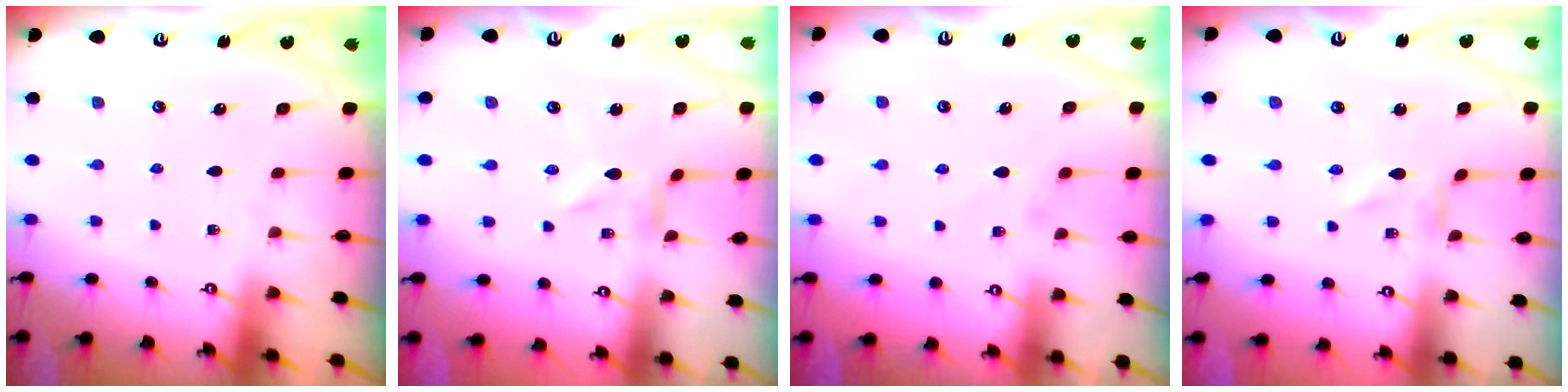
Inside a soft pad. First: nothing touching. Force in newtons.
{"total": 0.0}
{"total": 1.1, "press": 1.0, "slide": 0.3}
{"total": 0.0}